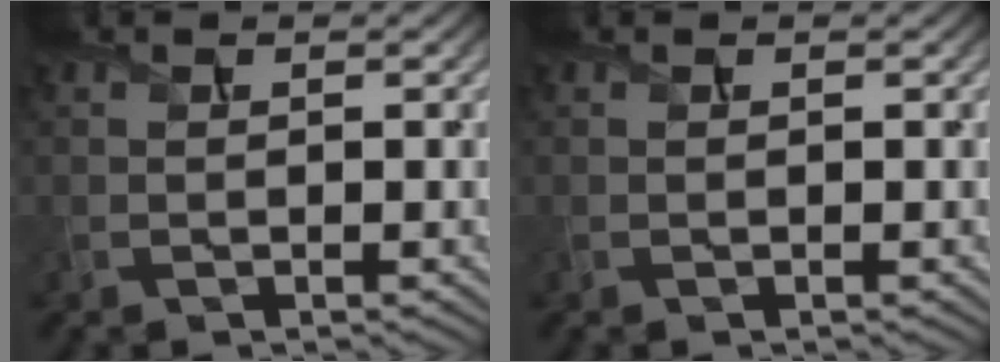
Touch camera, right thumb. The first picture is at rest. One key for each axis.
{"total": 0.0}